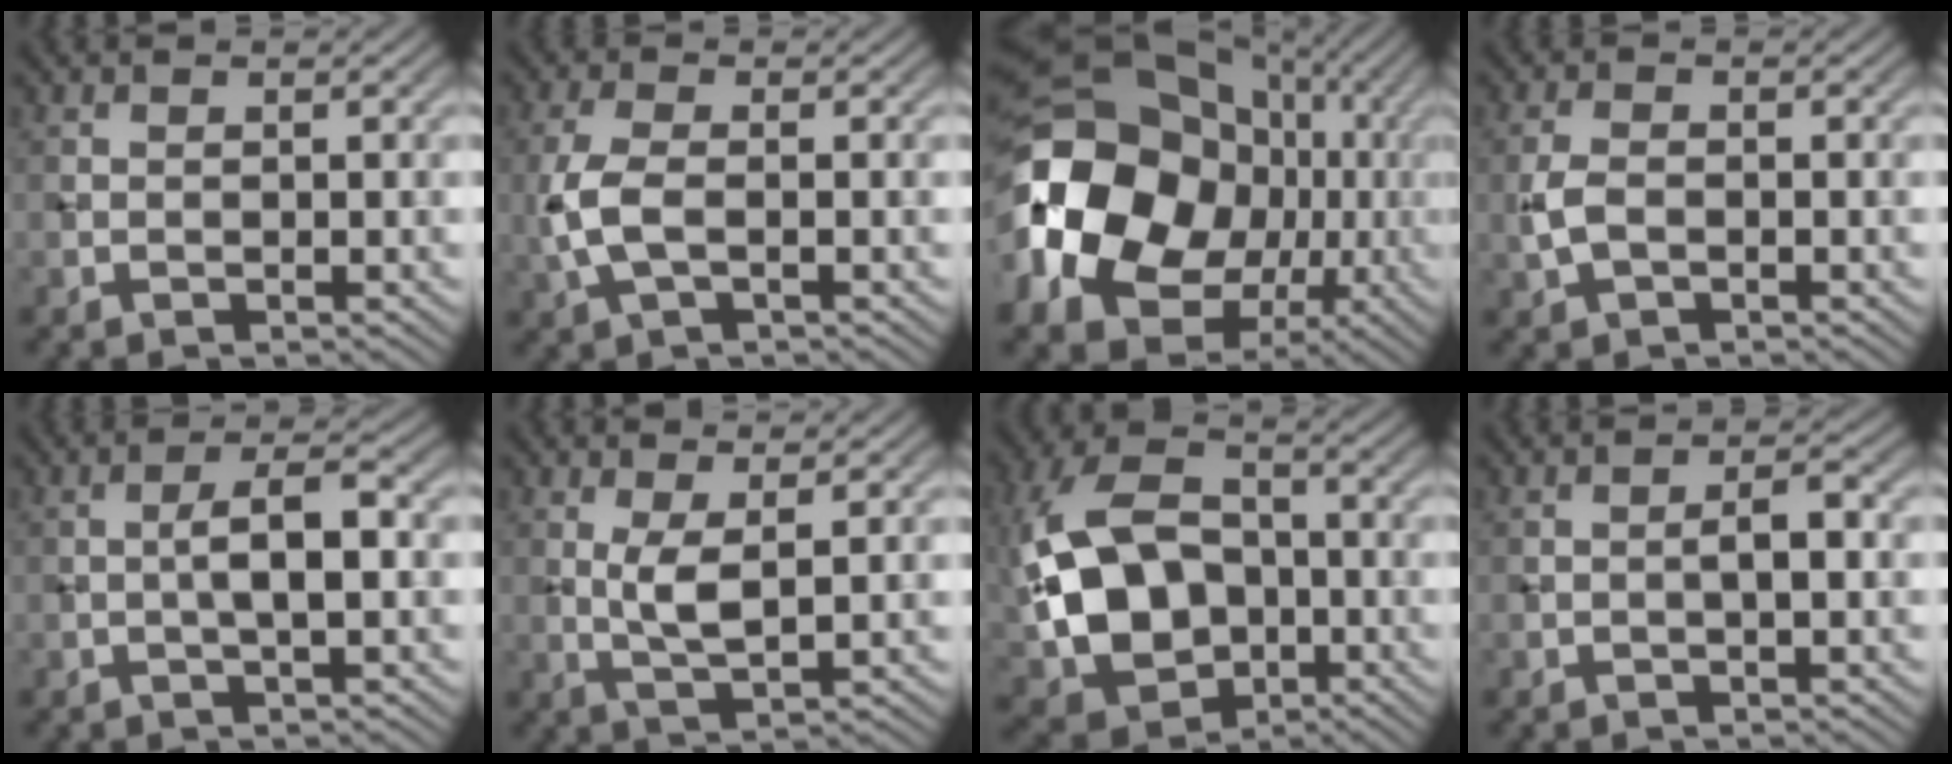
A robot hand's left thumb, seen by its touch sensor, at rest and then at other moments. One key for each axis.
{"total": 4.7, "fx": -0.8, "fy": 2.2, "fz": 4.1, "tx": -0.112, "ty": 0.000, "tz": -0.023}
{"total": 20.1, "fx": -2.1, "fy": 16.3, "fz": 11.6, "tx": -0.255, "ty": -0.025, "tz": -0.032}
{"total": 2.9, "fx": -0.7, "fy": 1.8, "fz": 2.2, "tx": -0.057, "ty": 0.000, "tz": -0.017}
{"total": 3.9, "fx": -0.3, "fy": 1.0, "fz": 3.8, "tx": -0.067, "ty": 0.011, "tz": -0.010}
{"total": 3.6, "fx": 0.9, "fy": 0.9, "fz": 3.4, "tx": -0.074, "ty": -0.005, "tz": 0.022}
{"total": 13.6, "fx": -1.9, "fy": 9.7, "fz": 9.4, "tx": -0.229, "ty": 0.006, "tz": -0.045}
{"total": 2.0, "fx": -0.3, "fy": 0.6, "fz": 1.9, "tx": -0.031, "ty": 0.007, "tz": -0.009}